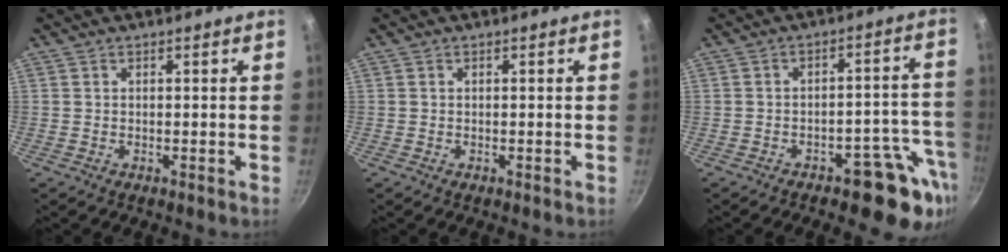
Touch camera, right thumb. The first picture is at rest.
{"total": 0.0}
{"total": 10.7, "force": [-5.9, 4.9, 7.4], "torque": [-0.028, 0.059, -0.073]}